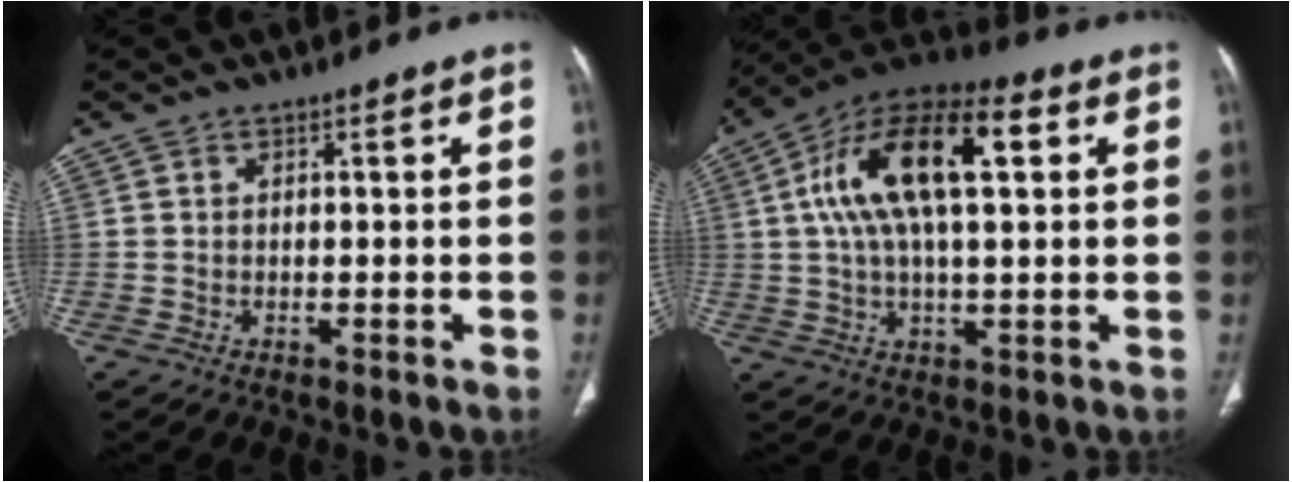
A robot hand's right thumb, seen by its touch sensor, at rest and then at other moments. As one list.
[{"total": 18.8, "force": [4.6, 8.1, 16.4], "torque": [-0.288, 0.027, 0.069]}]